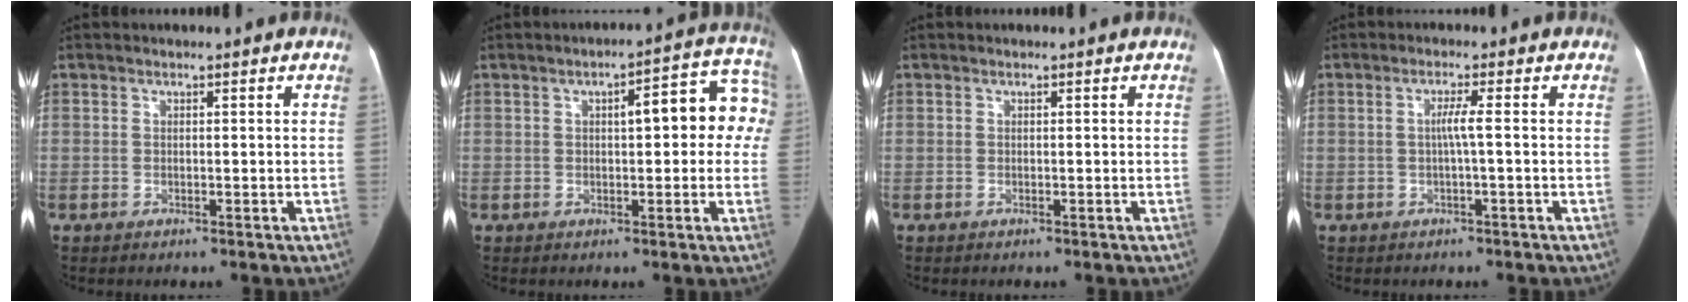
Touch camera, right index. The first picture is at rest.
{"total": 11.3, "force": [2.4, 3.6, 10.4], "torque": [-0.116, 0.047, 0.025]}
{"total": 0.0}
{"total": 2.3, "force": [-0.2, -0.4, 2.3], "torque": [-0.040, 0.002, -0.004]}